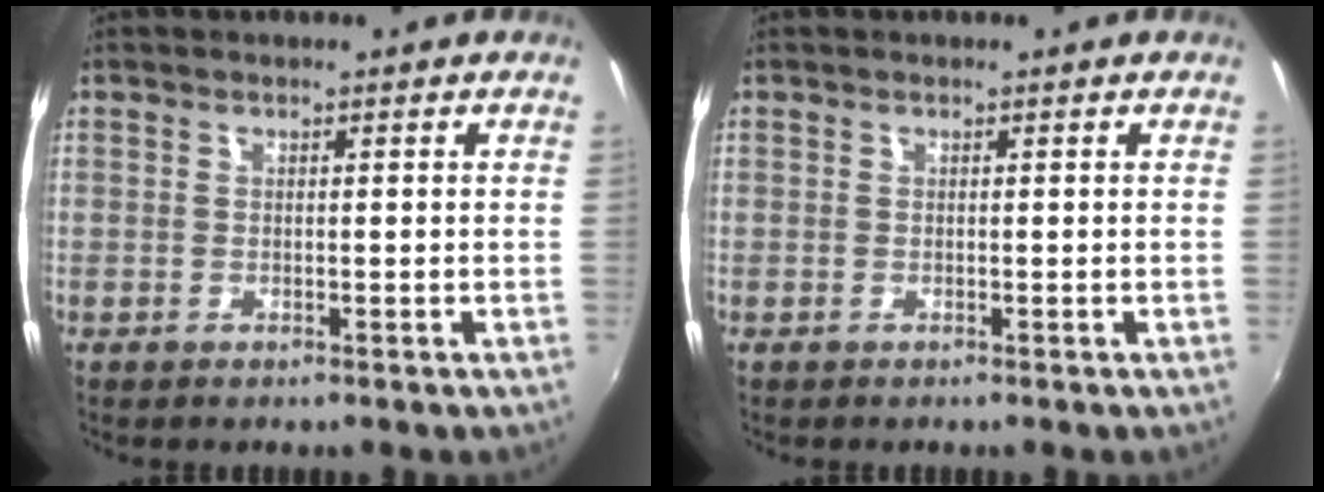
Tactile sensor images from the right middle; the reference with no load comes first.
{"total": 0.0}